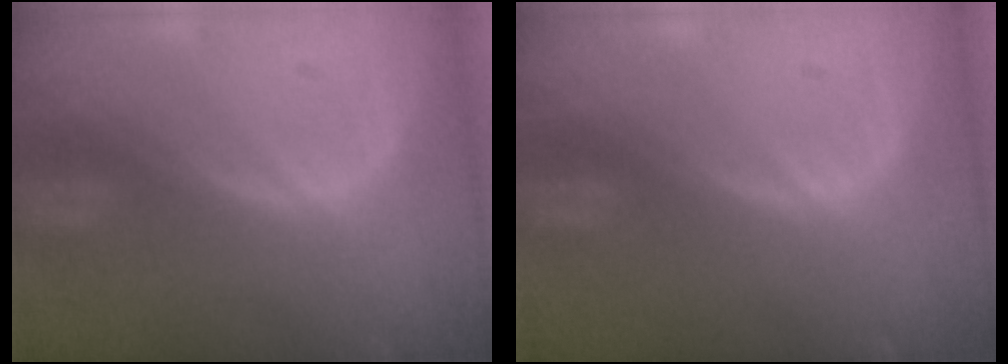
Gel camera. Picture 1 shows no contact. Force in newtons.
{"total": 0.7, "press": 0.1, "slide": 0.7}